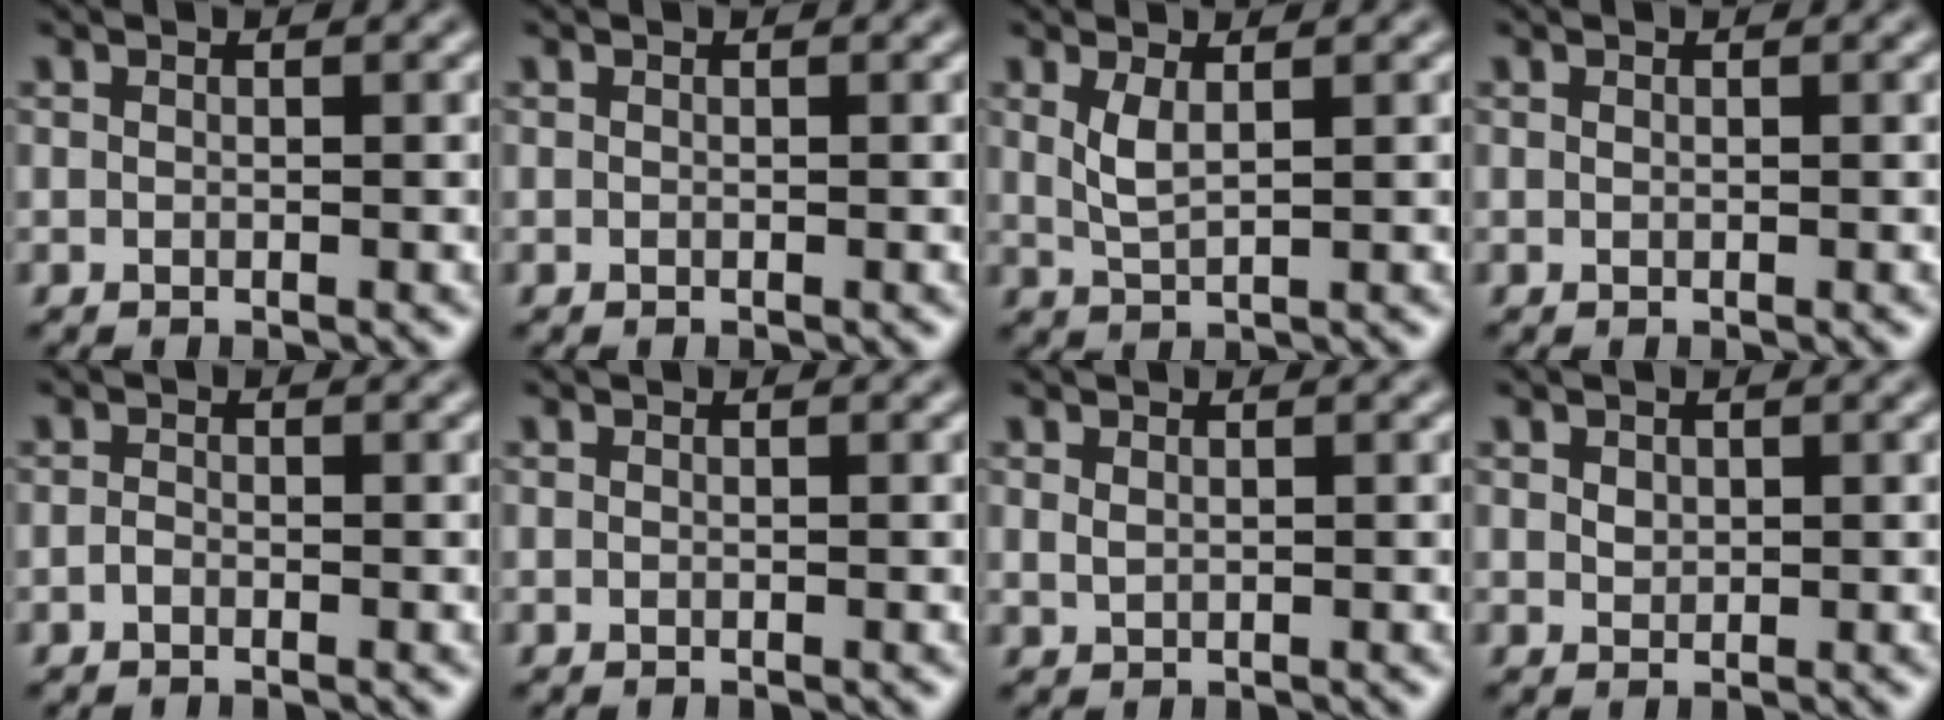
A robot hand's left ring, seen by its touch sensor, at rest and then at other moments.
{"total": 0.0}
{"total": 2.0, "force": [0.9, 0.6, 1.7], "torque": [-0.040, -0.004, 0.022]}
{"total": 0.0}
{"total": 0.6, "force": [-0.4, 0.3, 0.4], "torque": [-0.008, -0.001, -0.009]}
{"total": 0.0}
{"total": 0.6, "force": [0.4, 0.3, 0.4], "torque": [-0.015, -0.001, 0.011]}
{"total": 0.9, "force": [0.4, 0.7, 0.3], "torque": [-0.007, -0.002, 0.010]}